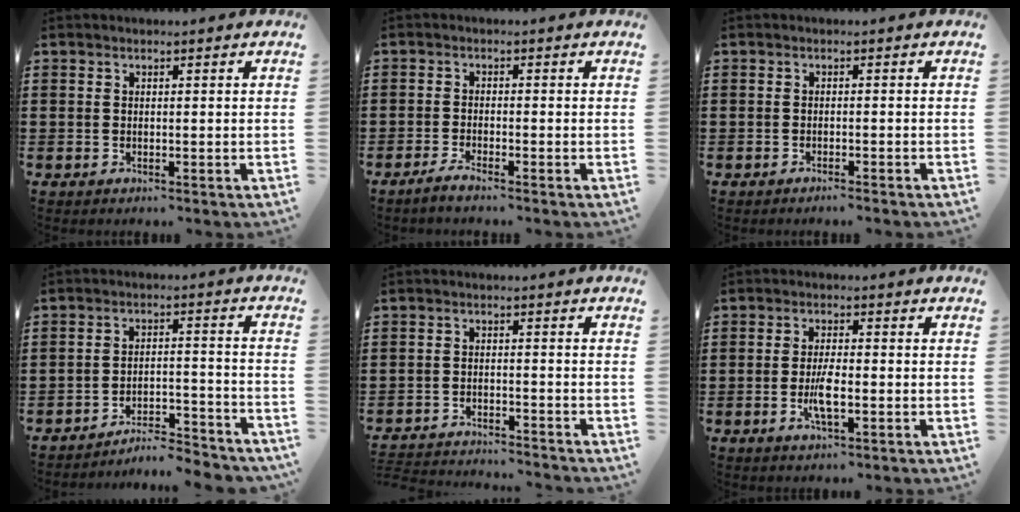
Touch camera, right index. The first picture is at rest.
{"total": 1.6, "force": [-1.4, -0.1, 0.8], "torque": [-0.012, 0.000, -0.025]}
{"total": 1.1, "force": [-1.1, -0.3, 0.3], "torque": [-0.005, 0.000, -0.022]}
{"total": 5.7, "force": [-5.6, 0.3, 1.2], "torque": [-0.020, 0.007, -0.111]}
{"total": 3.1, "force": [-3.1, -0.1, 0.0], "torque": [-0.004, -0.001, -0.066]}
{"total": 4.5, "force": [-1.3, 1.0, 4.2], "torque": [-0.093, -0.009, -0.029]}